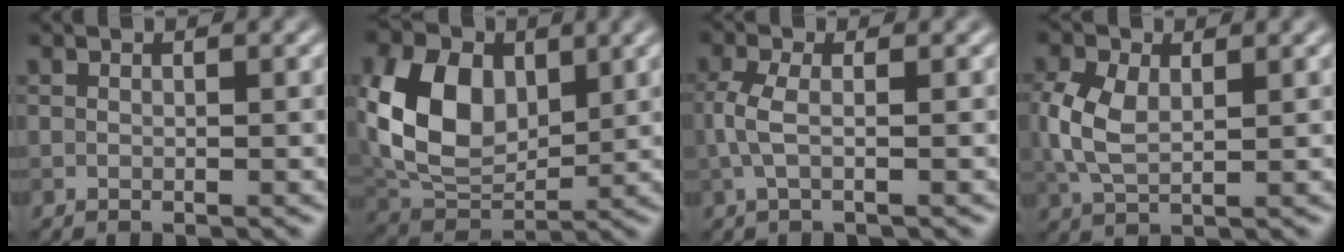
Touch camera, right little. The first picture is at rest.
{"total": 9.4, "force": [1.9, 6.5, 6.6], "torque": [-0.148, -0.002, 0.032]}
{"total": 2.3, "force": [-0.2, 0.7, 2.2], "torque": [-0.052, 0.003, -0.007]}
{"total": 4.3, "force": [0.5, 2.6, 3.4], "torque": [-0.088, 0.003, 0.013]}